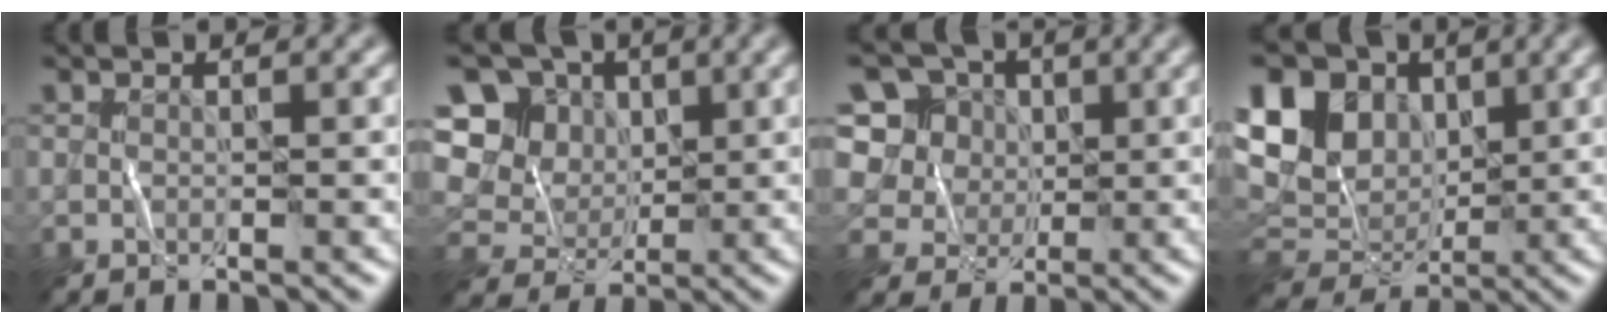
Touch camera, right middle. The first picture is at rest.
{"total": 11.2, "force": [3.1, 9.8, 4.4], "torque": [-0.129, 0.023, 0.055]}
{"total": 9.0, "force": [2.7, 7.8, 3.5], "torque": [-0.090, 0.027, 0.038]}
{"total": 14.1, "force": [3.7, 10.8, 8.3], "torque": [-0.172, 0.035, 0.047]}